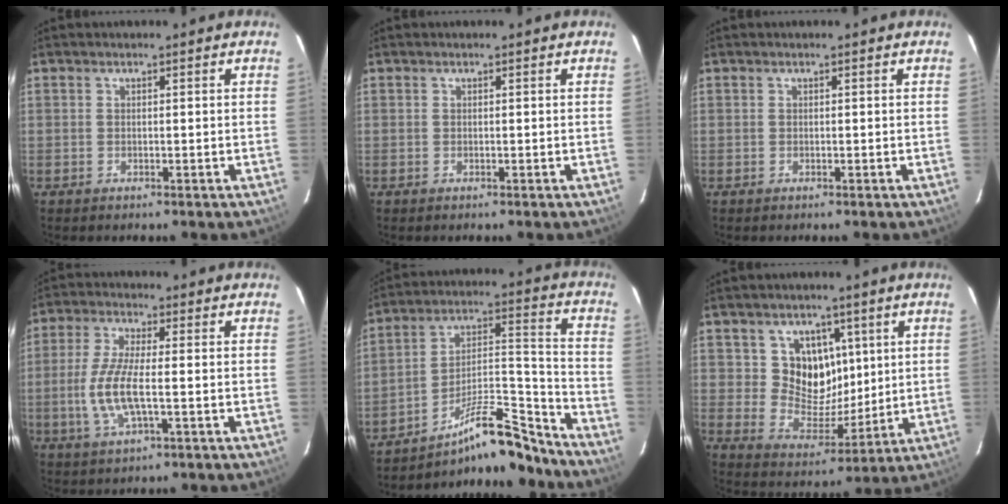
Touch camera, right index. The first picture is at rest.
{"total": 0.0}
{"total": 0.0}
{"total": 9.5, "force": [-1.7, 2.5, 9.0], "torque": [-0.187, -0.005, -0.036]}
{"total": 16.3, "force": [-14.4, 3.0, 7.1], "torque": [-0.120, 0.034, -0.229]}
{"total": 10.4, "force": [3.5, 8.8, 4.3], "torque": [-0.078, -0.007, 0.074]}